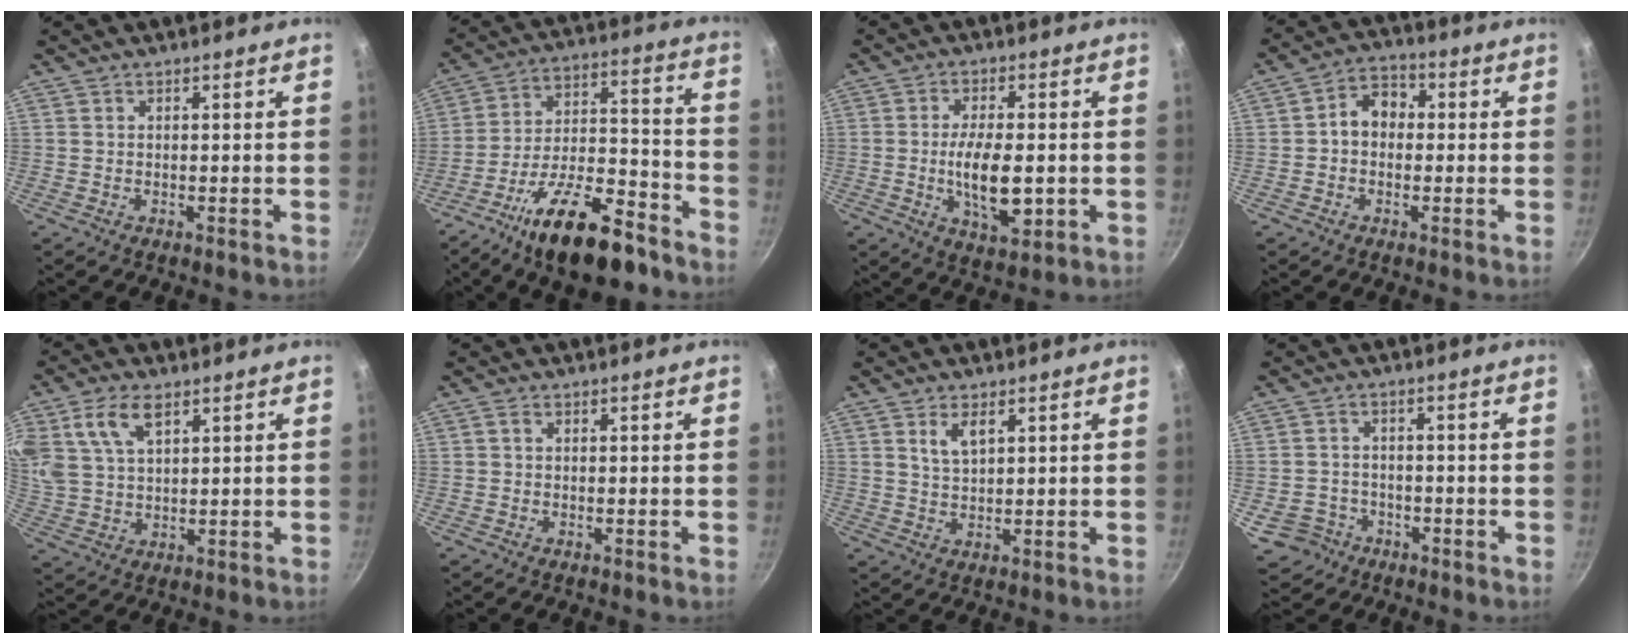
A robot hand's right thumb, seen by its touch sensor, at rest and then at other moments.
{"total": 20.1, "force": [-13.2, 7.3, 13.3], "torque": [-0.192, 0.081, -0.212]}
{"total": 10.4, "force": [-1.4, 4.4, 9.3], "torque": [-0.156, -0.001, -0.020]}
{"total": 6.3, "force": [-0.1, 5.0, 3.8], "torque": [-0.028, 0.021, -0.017]}
{"total": 10.6, "force": [5.0, 6.0, 7.2], "torque": [-0.136, -0.007, 0.101]}
{"total": 0.7, "force": [0.1, 0.6, 0.4], "torque": [-0.008, 0.005, 0.001]}
{"total": 4.1, "force": [1.9, 2.0, 3.1], "torque": [-0.051, -0.011, 0.039]}
{"total": 6.1, "force": [-2.8, 5.2, 1.6], "torque": [-0.015, 0.028, -0.040]}